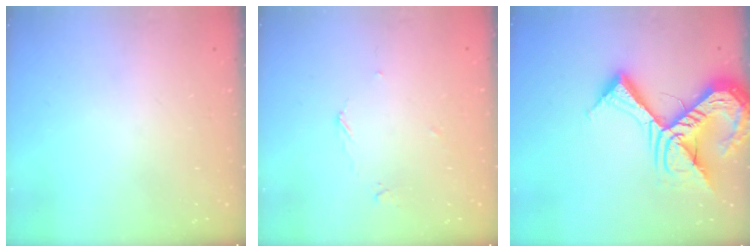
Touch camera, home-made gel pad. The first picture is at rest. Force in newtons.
{"total": 3.7, "press": 3.7, "slide": 0.5}
{"total": 19.8, "press": 19.7, "slide": 2.3}